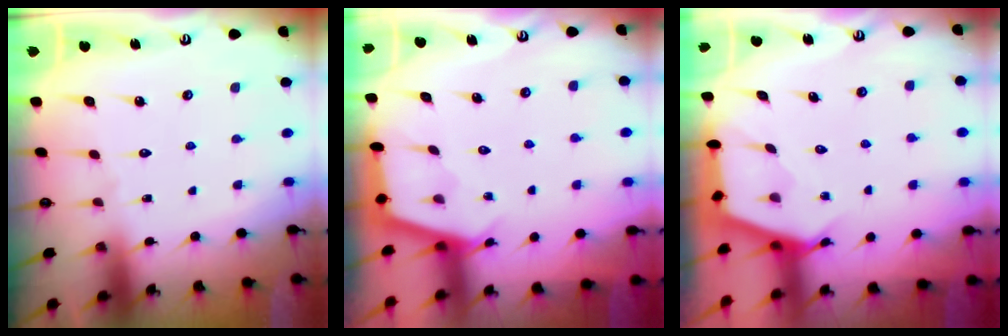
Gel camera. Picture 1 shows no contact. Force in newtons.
{"total": 2.8, "press": 2.7, "slide": 0.3}
{"total": 2.6, "press": 2.6, "slide": 0.3}